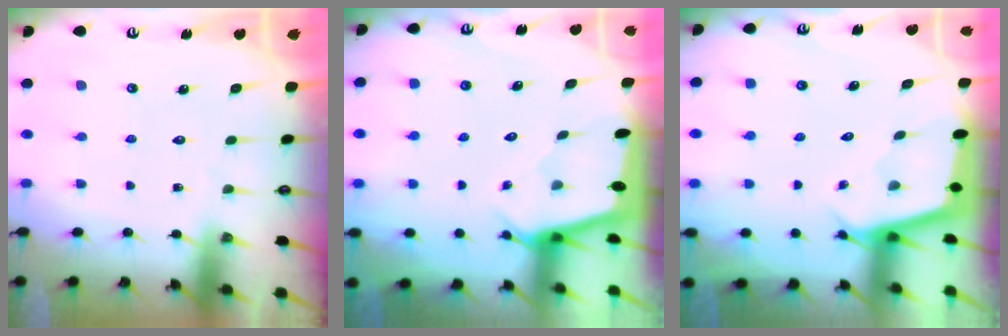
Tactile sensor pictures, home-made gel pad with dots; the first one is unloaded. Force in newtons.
{"total": 2.1, "press": 2.1, "slide": 0.2}
{"total": 2.2, "press": 2.2, "slide": 0.2}